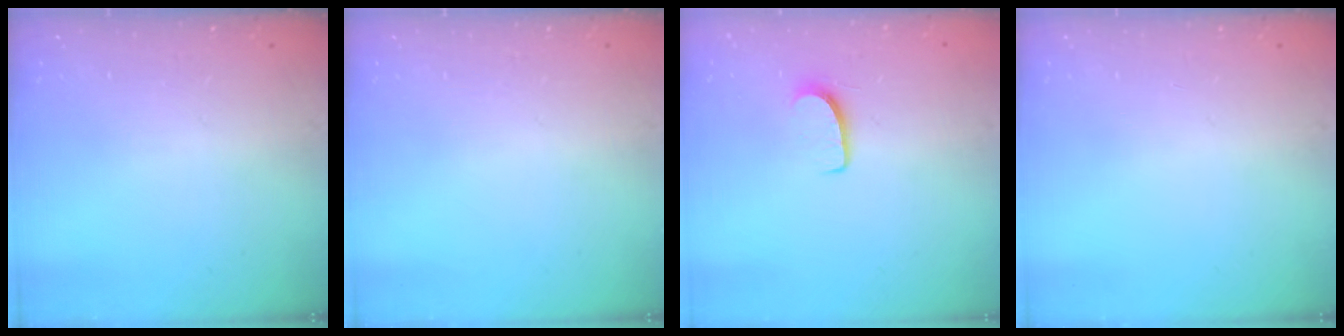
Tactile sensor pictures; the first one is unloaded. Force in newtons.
{"total": 0.0}
{"total": 5.9, "press": 5.9, "slide": 0.4}
{"total": 0.0}